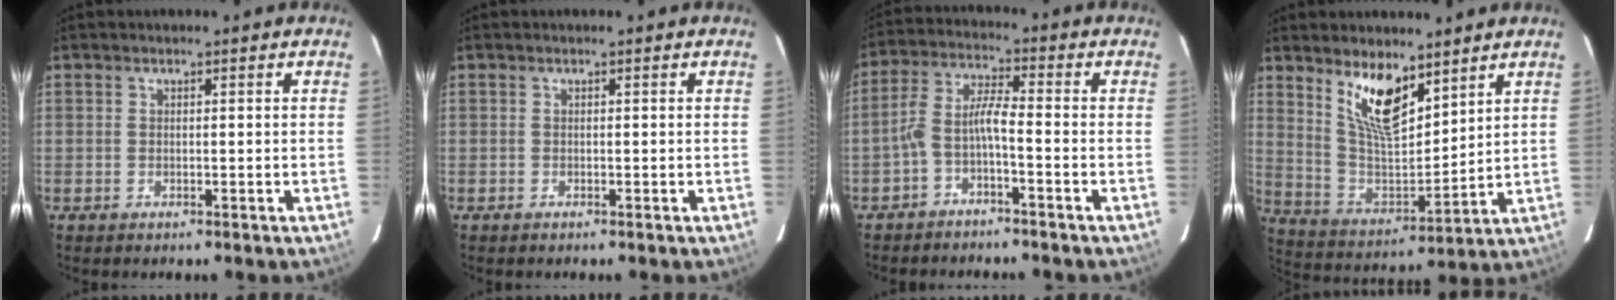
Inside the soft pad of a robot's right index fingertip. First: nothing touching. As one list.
[{"total": 0.0}, {"total": 5.2, "force": [-2.7, 0.8, 4.3], "torque": [-0.108, 0.018, -0.053]}, {"total": 12.4, "force": [8.1, 4.5, 8.3], "torque": [-0.155, -0.007, 0.165]}]